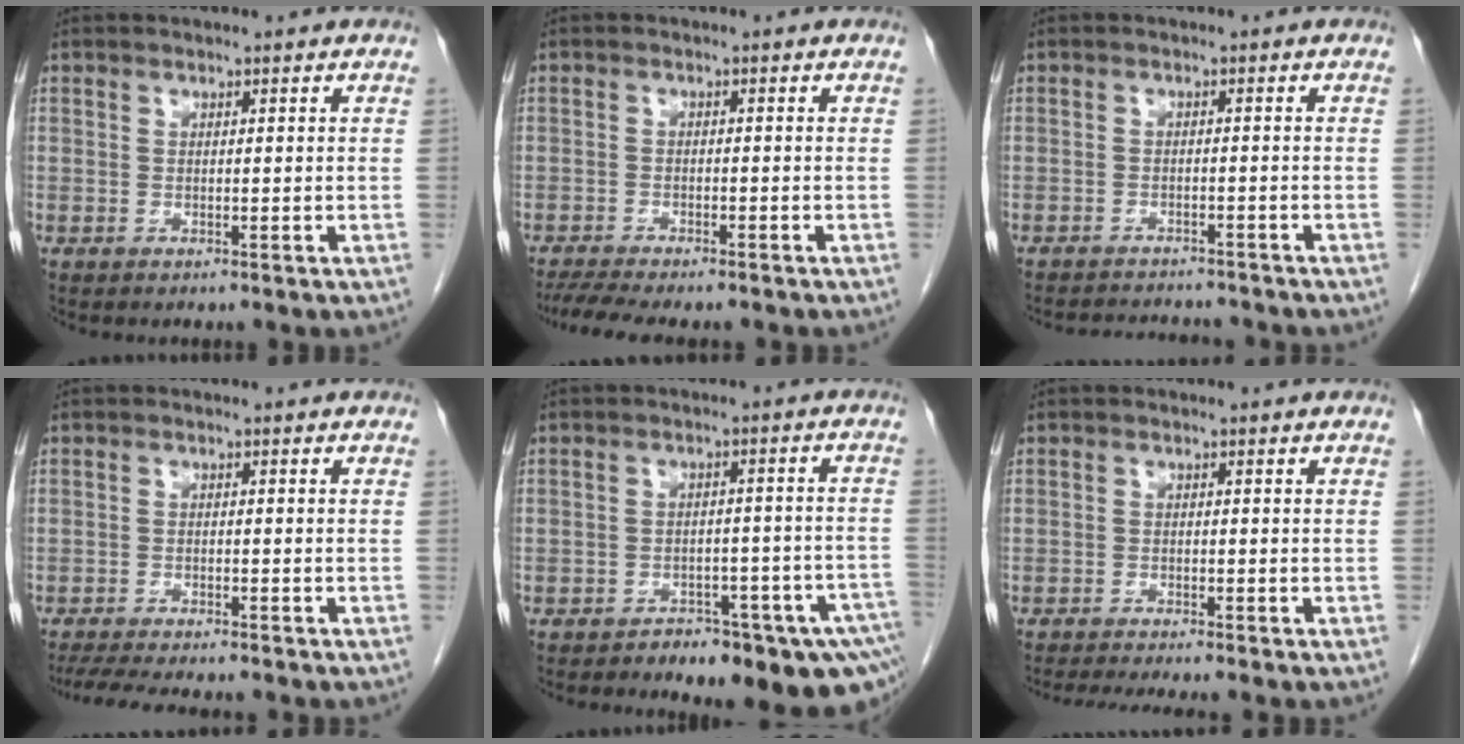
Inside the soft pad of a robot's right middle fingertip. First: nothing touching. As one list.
[{"total": 9.6, "force": [-8.4, 1.4, 4.5], "torque": [-0.065, -0.007, -0.124]}, {"total": 8.4, "force": [-8.0, 1.6, 2.0], "torque": [-0.030, 0.002, -0.101]}, {"total": 11.2, "force": [-9.9, 1.6, 5.1], "torque": [-0.074, -0.014, -0.139]}, {"total": 13.2, "force": [-9.7, 4.2, 7.9], "torque": [-0.051, 0.026, -0.122]}, {"total": 7.5, "force": [-6.7, -0.1, 3.5], "torque": [-0.041, -0.015, -0.103]}]